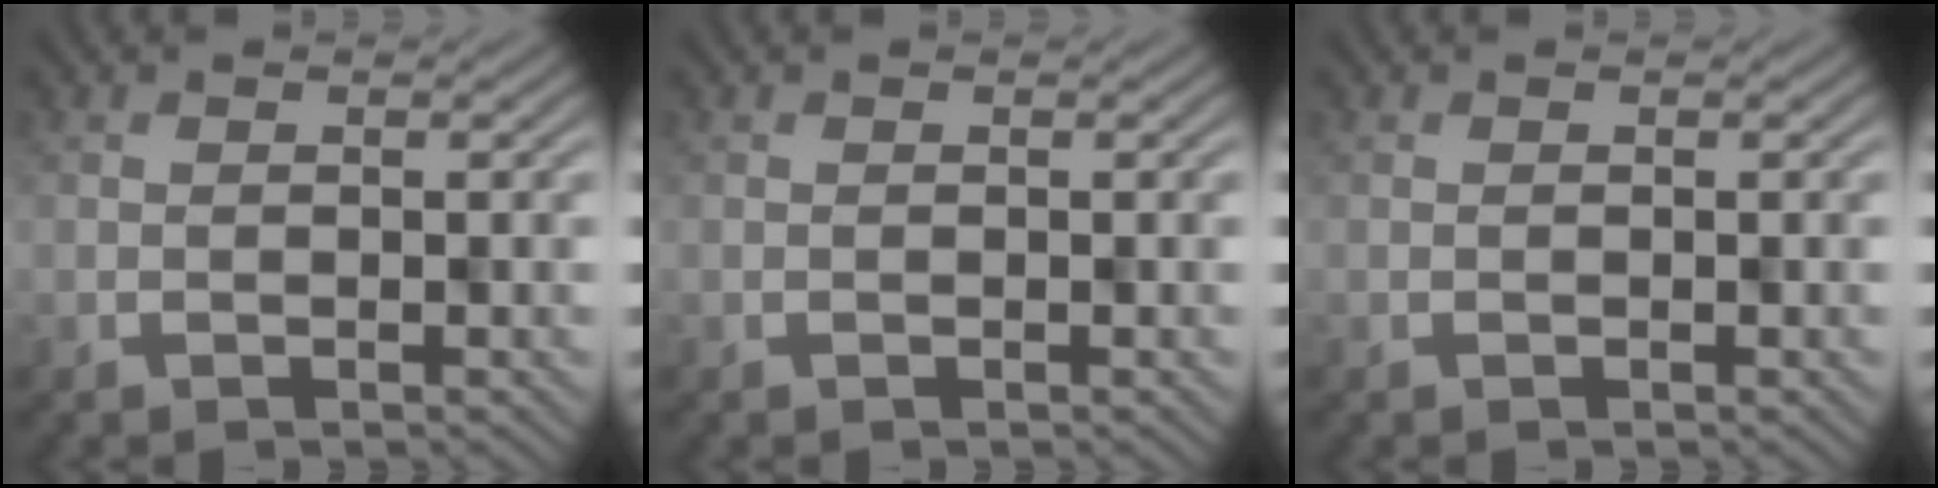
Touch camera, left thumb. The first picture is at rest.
{"total": 0.0}
{"total": 0.0}